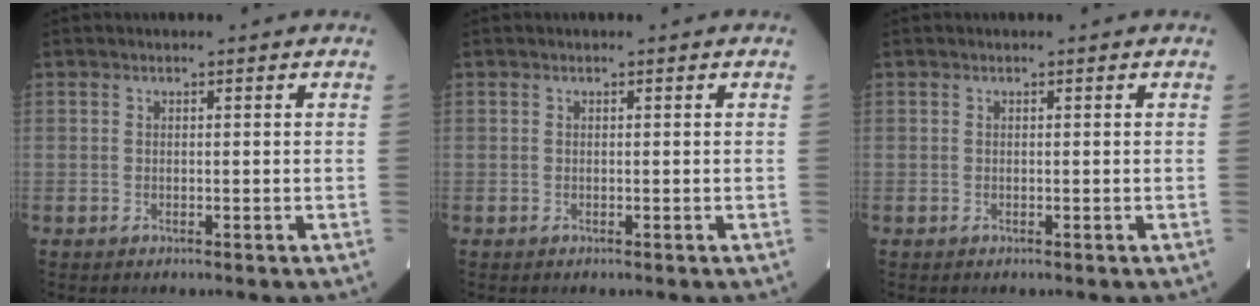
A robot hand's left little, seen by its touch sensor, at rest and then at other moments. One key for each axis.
{"total": 0.0}
{"total": 0.0}